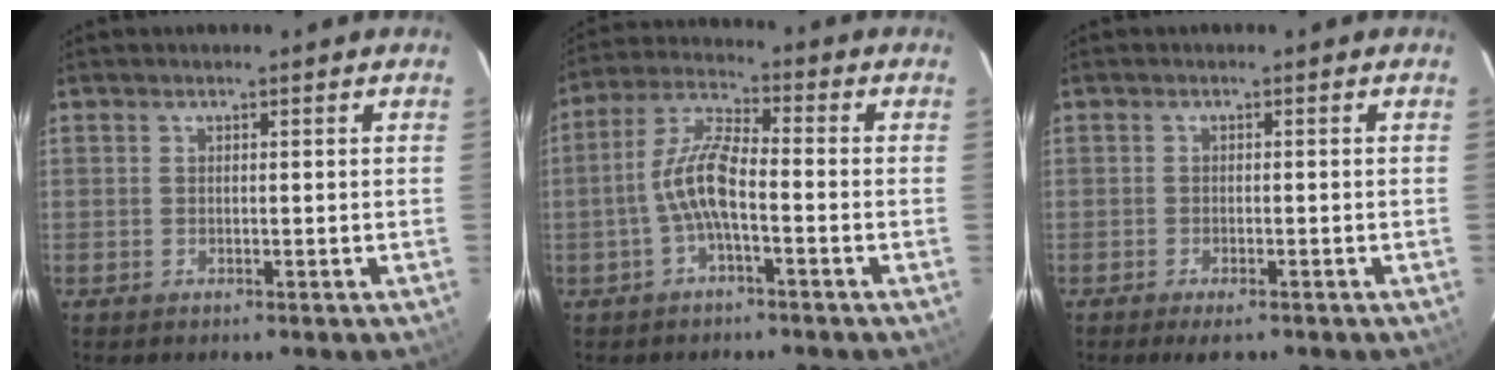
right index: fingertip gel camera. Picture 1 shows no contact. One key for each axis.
{"total": 7.6, "fx": -2.3, "fy": 1.9, "fz": 6.9, "tx": -0.151, "ty": 0.017, "tz": -0.045}
{"total": 3.1, "fx": -2.4, "fy": 0.9, "fz": 1.8, "tx": -0.040, "ty": -0.010, "tz": -0.040}